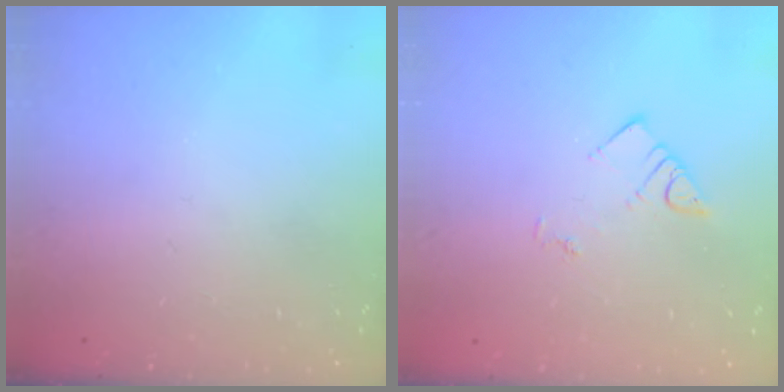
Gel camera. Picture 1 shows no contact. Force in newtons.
{"total": 3.5, "press": 3.5, "slide": 0.4}